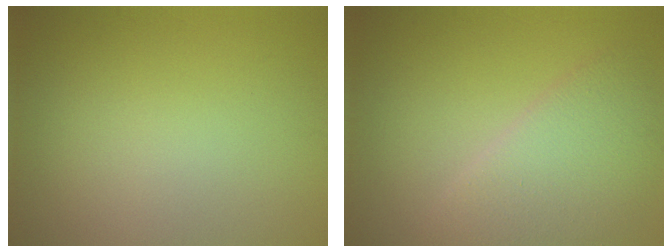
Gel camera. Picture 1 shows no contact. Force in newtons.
{"total": 4.9, "press": 4.9, "slide": 0.2}